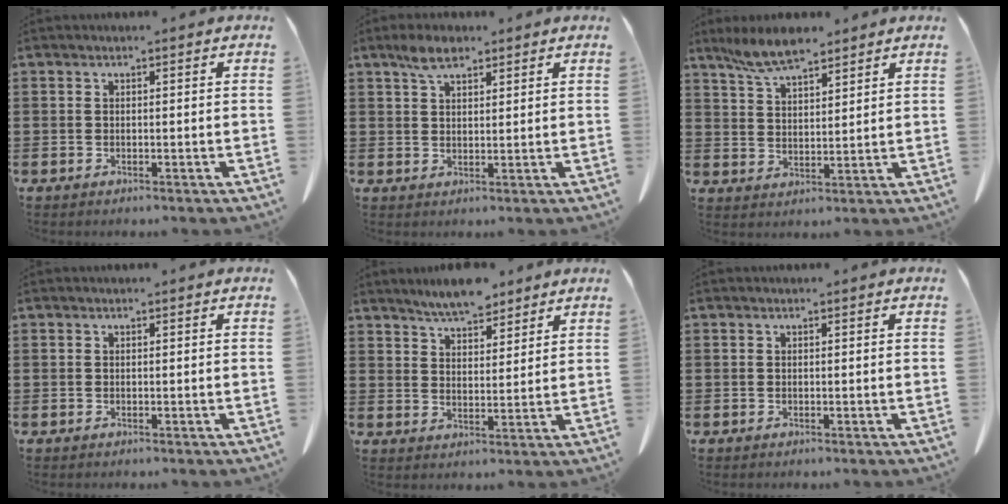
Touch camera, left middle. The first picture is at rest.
{"total": 4.0, "force": [2.9, 1.5, 2.3], "torque": [-0.052, 0.002, 0.055]}
{"total": 6.7, "force": [5.6, 1.6, 3.4], "torque": [-0.081, -0.009, 0.106]}
{"total": 0.0}
{"total": 5.4, "force": [5.1, 1.2, 0.9], "torque": [-0.037, -0.014, 0.098]}
{"total": 0.0}